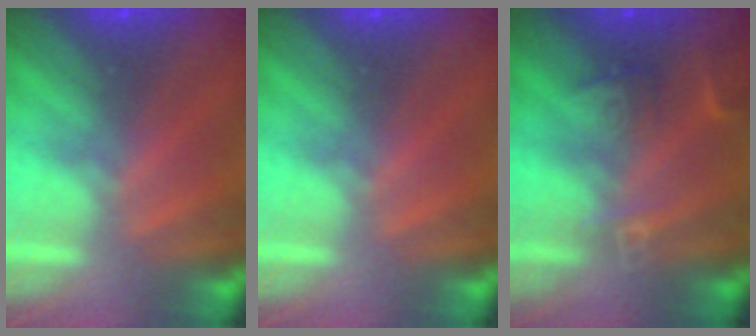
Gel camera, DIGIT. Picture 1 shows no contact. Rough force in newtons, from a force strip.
{"total": 0.0}
{"total": 2.4}